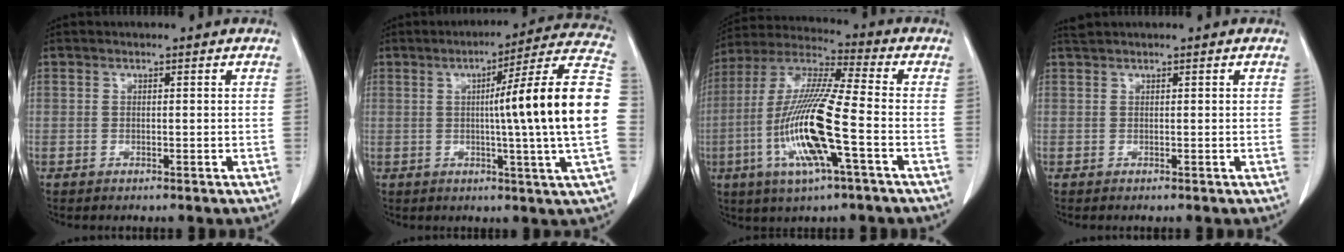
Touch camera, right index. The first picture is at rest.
{"total": 18.6, "force": [-0.1, -2.4, 18.5], "torque": [-0.240, 0.007, -0.017]}
{"total": 16.3, "force": [-4.5, 1.1, 15.6], "torque": [-0.325, -0.011, -0.086]}
{"total": 1.1, "force": [0.8, 0.0, 0.8], "torque": [-0.022, 0.022, 0.018]}